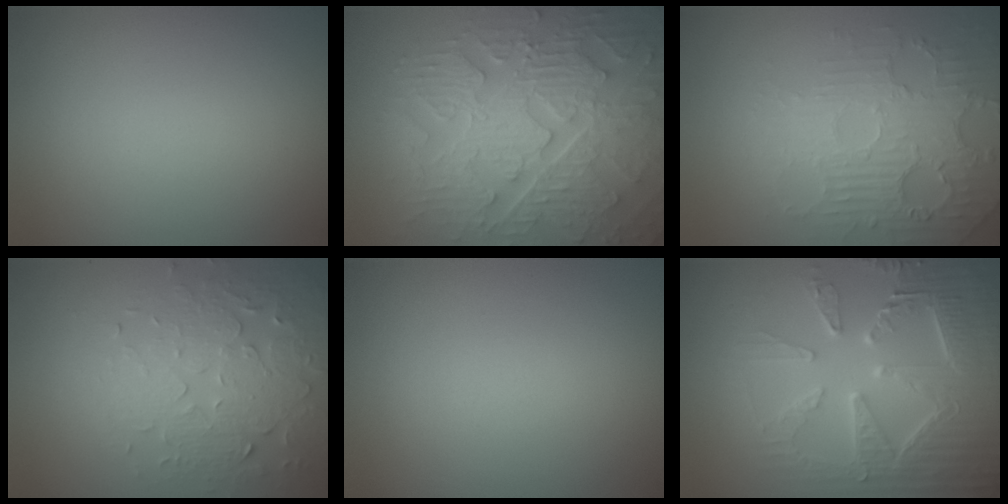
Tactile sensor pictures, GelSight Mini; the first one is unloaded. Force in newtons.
{"total": 9.4, "press": 6.9, "slide": 6.4}
{"total": 4.1, "press": 3.8, "slide": 1.7}
{"total": 5.3, "press": 3.7, "slide": 3.9}
{"total": 0.0}
{"total": 7.7, "press": 6.1, "slide": 4.7}